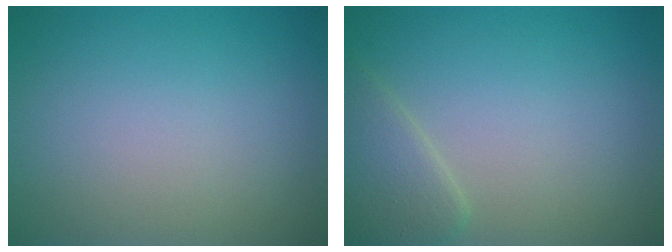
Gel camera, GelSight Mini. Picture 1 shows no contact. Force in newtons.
{"total": 2.7, "press": 2.6, "slide": 0.2}